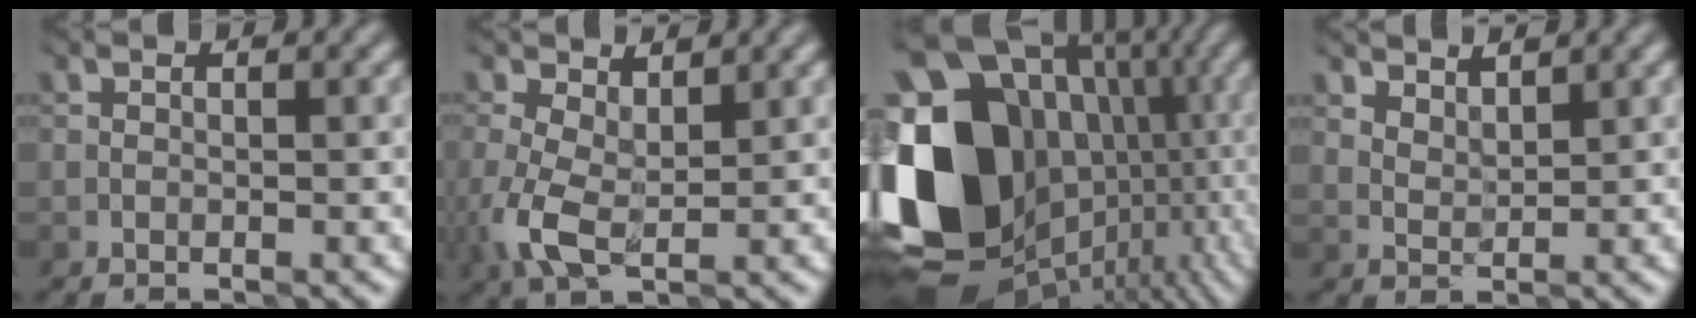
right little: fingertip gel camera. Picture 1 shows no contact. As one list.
[{"total": 3.7, "force": [0.3, 2.3, 2.9], "torque": [-0.083, -0.006, 0.006]}, {"total": 23.0, "force": [-2.4, 19.4, 12.0], "torque": [-0.226, -0.021, -0.049]}, {"total": 2.2, "force": [2.0, 0.7, 0.6], "torque": [-0.012, -0.002, 0.044]}]